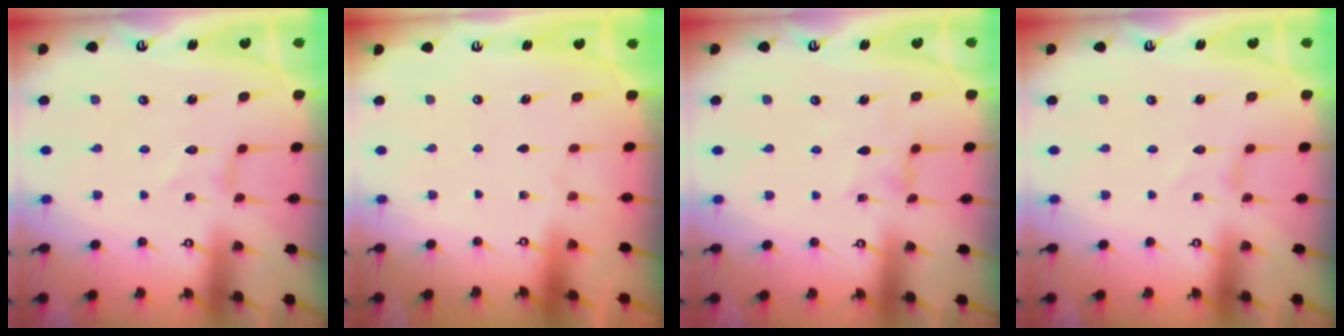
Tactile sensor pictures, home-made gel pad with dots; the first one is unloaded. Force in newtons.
{"total": 0.0}
{"total": 1.7, "press": 1.7, "slide": 0.0}
{"total": 0.0}